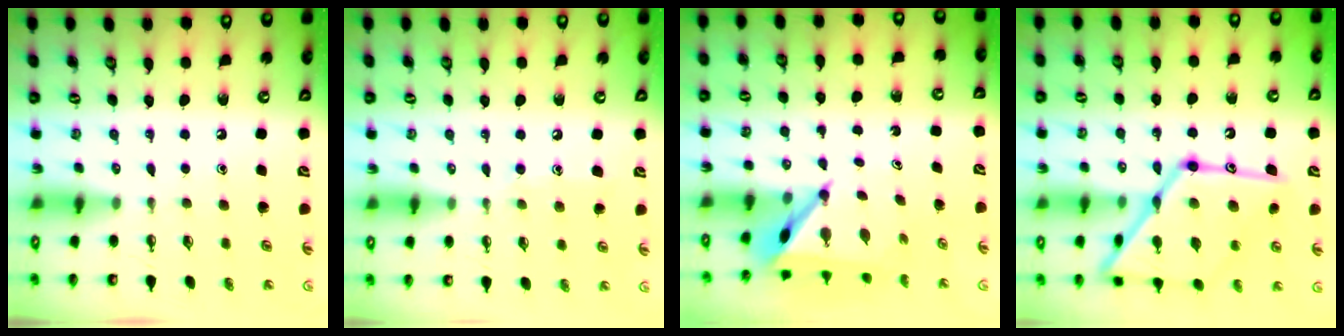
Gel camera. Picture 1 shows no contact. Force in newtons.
{"total": 6.5, "press": 6.5, "slide": 0.6}
{"total": 6.1, "press": 6.1, "slide": 0.5}
{"total": 23.5, "press": 23.5, "slide": 1.9}